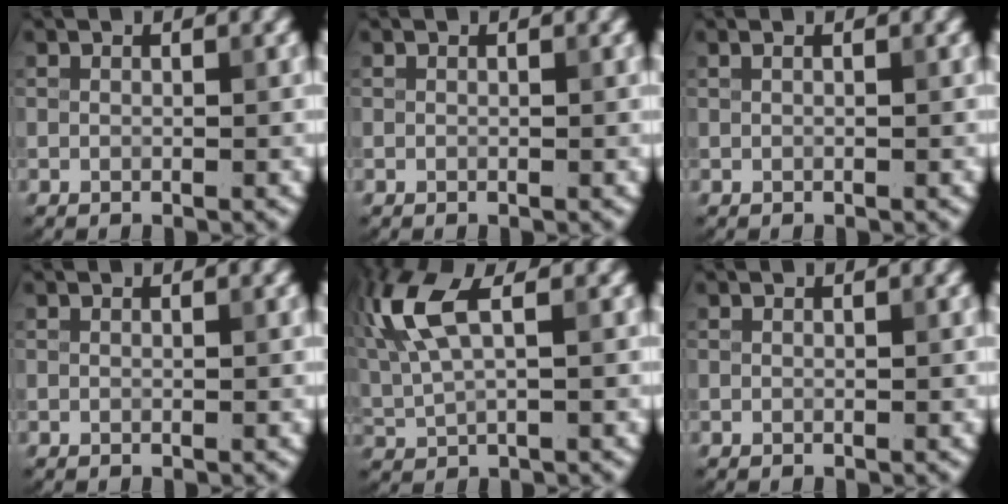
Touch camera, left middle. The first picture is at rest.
{"total": 0.0}
{"total": 0.5, "force": [0.2, 0.2, 0.4], "torque": [-0.012, 0.003, 0.000]}
{"total": 0.0}
{"total": 6.7, "force": [2.5, 2.5, 5.8], "torque": [-0.145, 0.014, 0.049]}
{"total": 0.0}